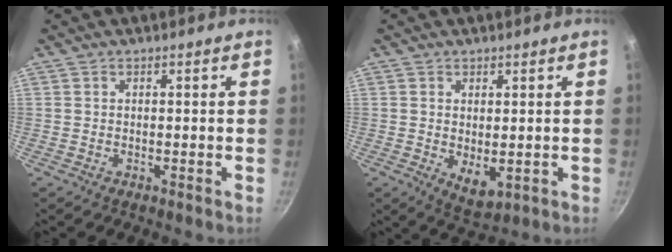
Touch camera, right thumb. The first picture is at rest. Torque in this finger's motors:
{"motor_torque": [-0.31, 0.48, -0.02, 0.00, 0.00]}